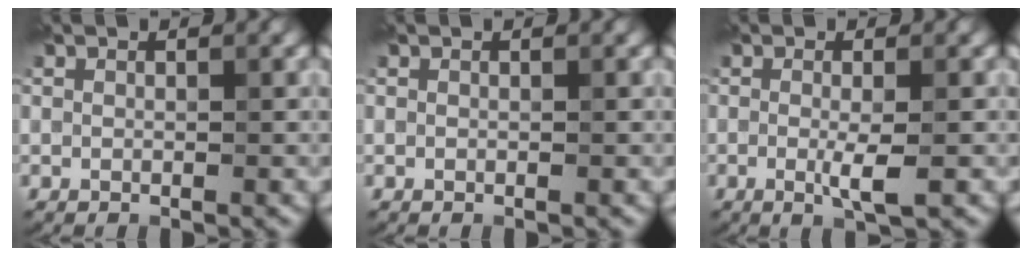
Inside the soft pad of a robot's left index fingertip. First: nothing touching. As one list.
[{"total": 0.0}, {"total": 2.5, "force": [-0.4, 0.3, 2.4], "torque": [-0.045, -0.009, -0.007]}]